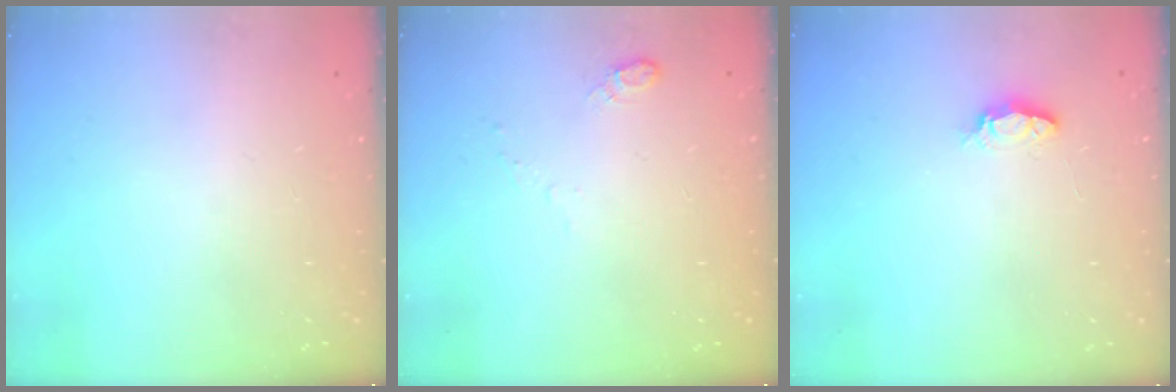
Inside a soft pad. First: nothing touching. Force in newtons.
{"total": 5.2, "press": 5.1, "slide": 1.0}
{"total": 3.4, "press": 3.4, "slide": 0.5}